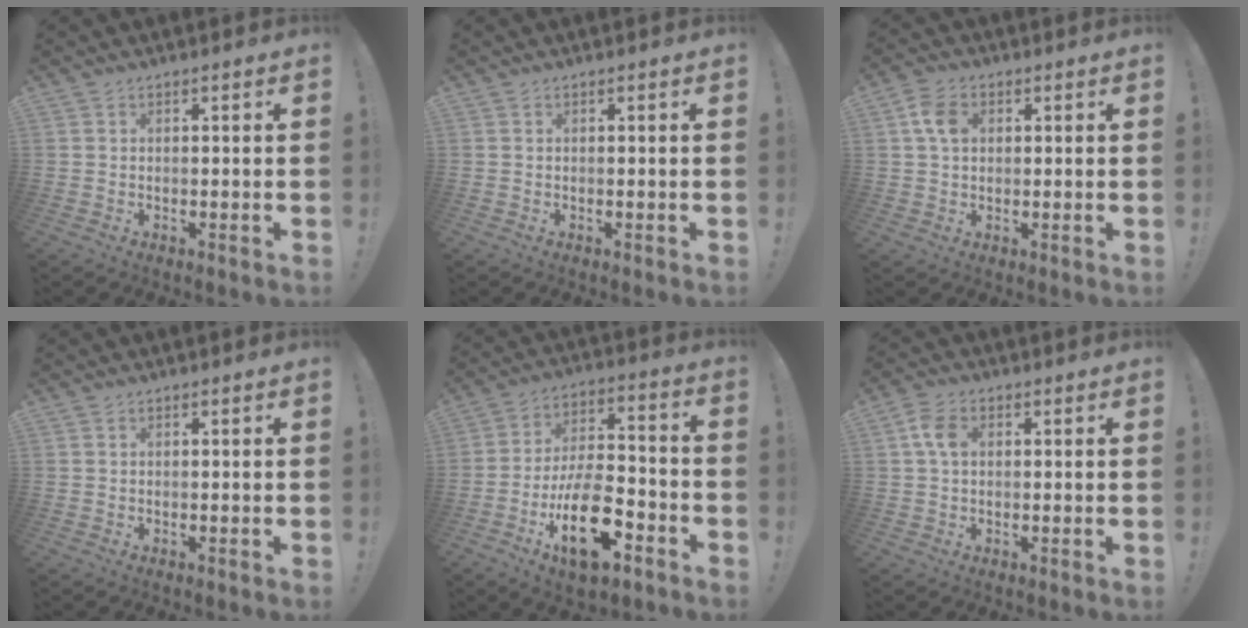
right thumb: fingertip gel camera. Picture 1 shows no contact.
{"total": 0.0}
{"total": 6.6, "force": [1.6, 4.8, 4.1], "torque": [-0.081, 0.010, 0.032]}
{"total": 0.0}
{"total": 20.5, "force": [-9.4, 9.6, 15.5], "torque": [-0.270, 0.060, -0.147]}
{"total": 5.9, "force": [1.2, 3.9, 4.2], "torque": [-0.088, 0.012, 0.023]}